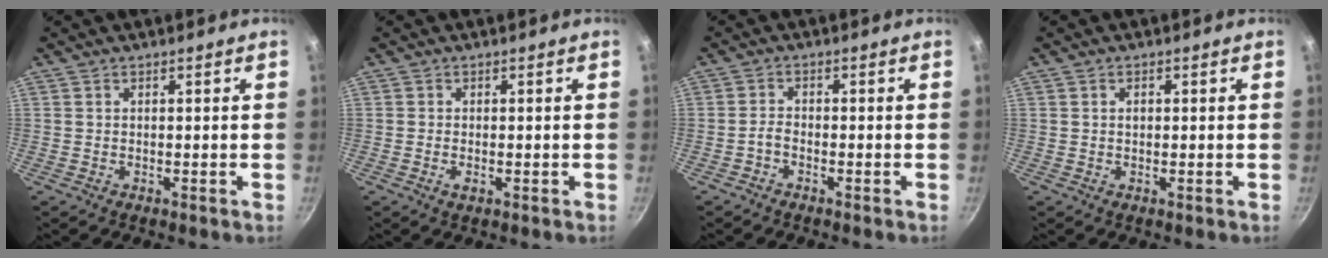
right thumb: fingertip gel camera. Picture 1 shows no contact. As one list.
[{"total": 1.6, "force": [-0.4, 0.9, 1.2], "torque": [-0.022, -0.002, -0.008]}, {"total": 1.8, "force": [-1.3, 0.8, 1.0], "torque": [-0.024, 0.013, -0.030]}, {"total": 1.0, "force": [0.1, 0.7, 0.7], "torque": [-0.011, 0.003, 0.002]}]